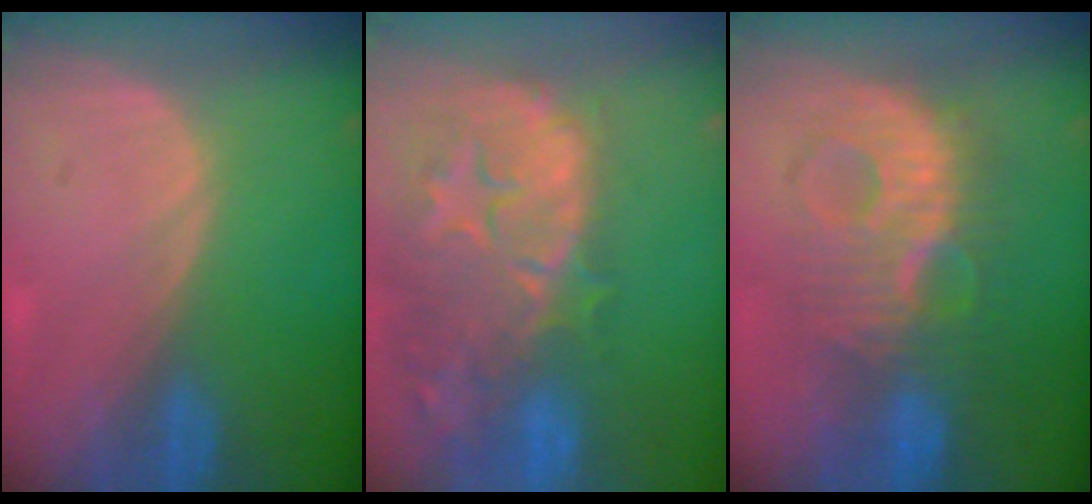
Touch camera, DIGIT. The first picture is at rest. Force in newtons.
{"total": 14.8, "press": 11.8, "slide": 8.9}
{"total": 9.6, "press": 9.6, "slide": 0.1}